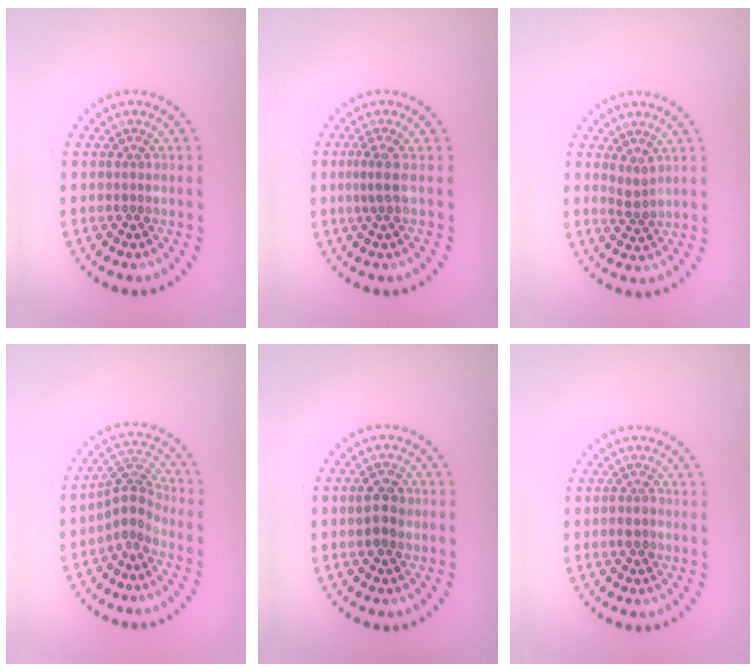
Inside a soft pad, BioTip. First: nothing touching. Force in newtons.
{"total": 1.7, "press": 1.3, "slide": 1.1}
{"total": 1.4, "press": 1.1, "slide": 0.9}
{"total": 3.0, "press": 2.2, "slide": 2.0}
{"total": 2.6, "press": 2.6, "slide": 0.1}
{"total": 1.4, "press": 1.2, "slide": 0.7}